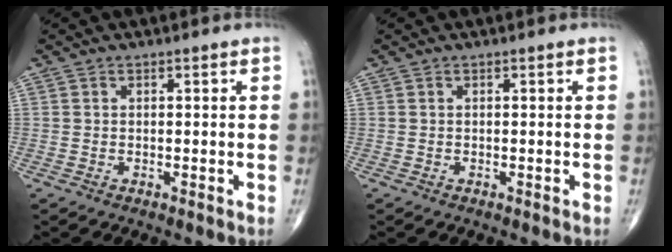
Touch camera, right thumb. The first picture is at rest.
{"total": 0.0}